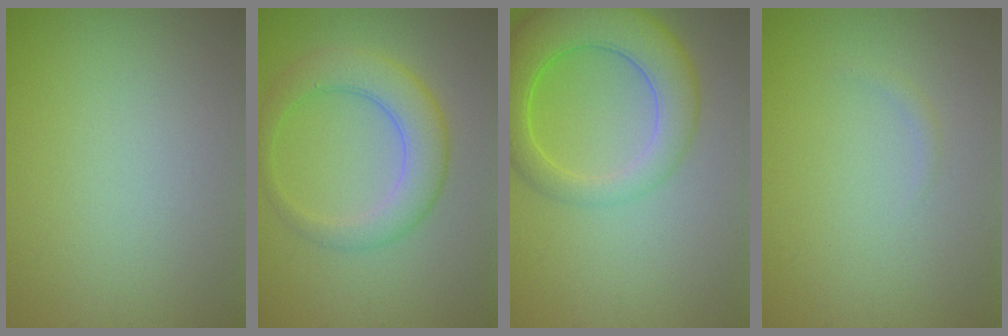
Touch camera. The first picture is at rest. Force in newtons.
{"total": 4.3, "press": 4.3, "slide": 0.4}
{"total": 7.2, "press": 7.2, "slide": 0.3}
{"total": 0.6, "press": 0.6, "slide": 0.0}